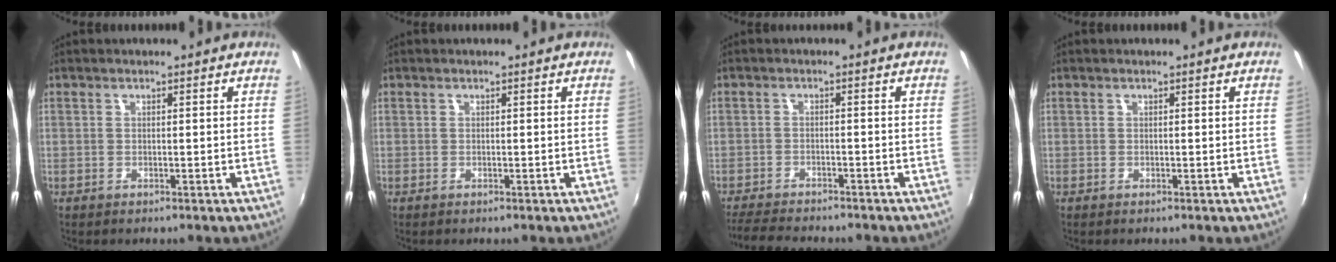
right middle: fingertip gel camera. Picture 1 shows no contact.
{"total": 0.0}
{"total": 8.2, "force": [-7.5, 1.5, 2.9], "torque": [-0.080, -0.019, -0.122]}
{"total": 0.0}